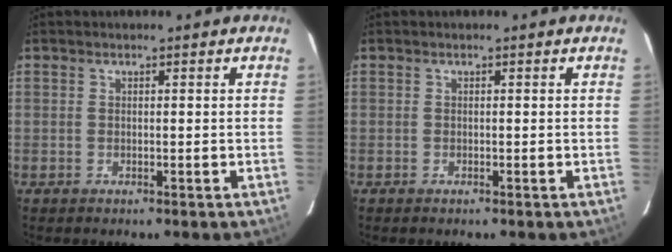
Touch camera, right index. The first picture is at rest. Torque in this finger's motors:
{"motor_torque": [0.10, -0.11, 0.11, 0.01]}